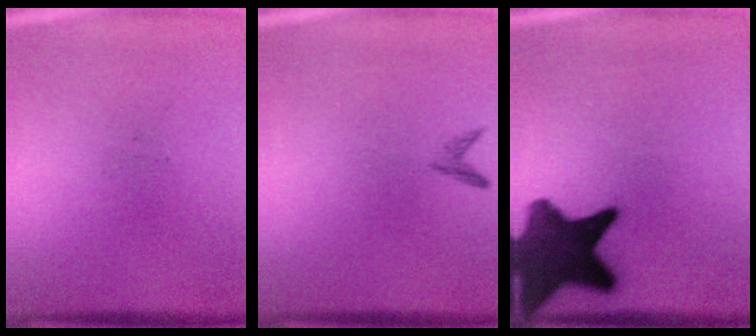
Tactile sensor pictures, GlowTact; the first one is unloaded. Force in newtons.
{"total": 0.8}
{"total": 14.0}